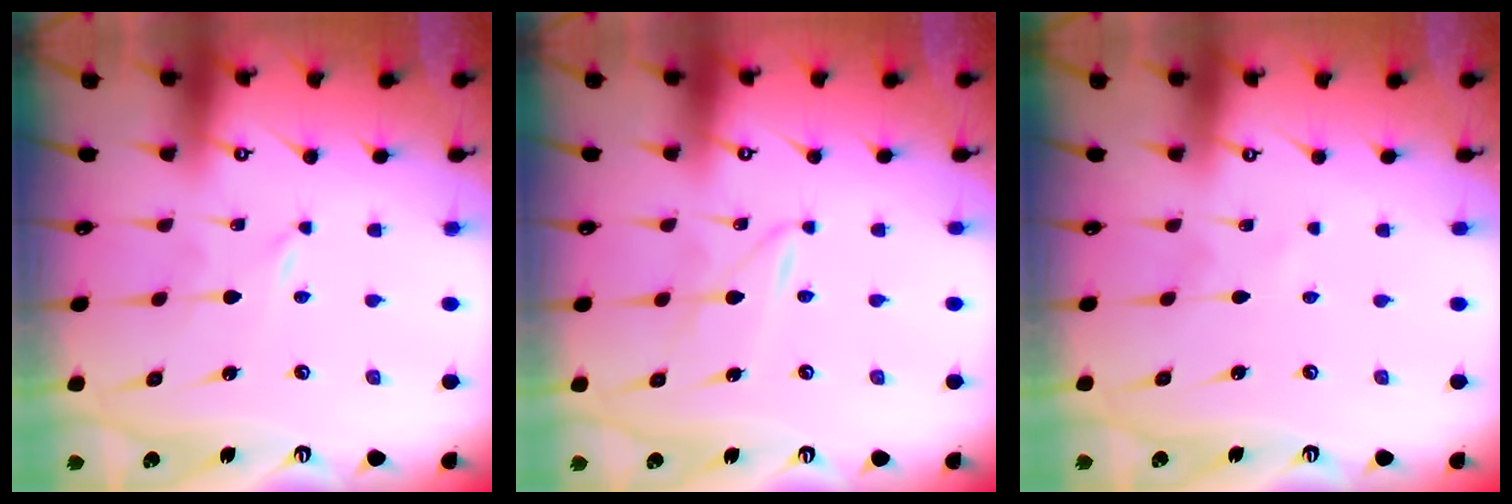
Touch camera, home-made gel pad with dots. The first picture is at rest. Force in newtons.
{"total": 2.3, "press": 2.3, "slide": 0.3}
{"total": 0.0}